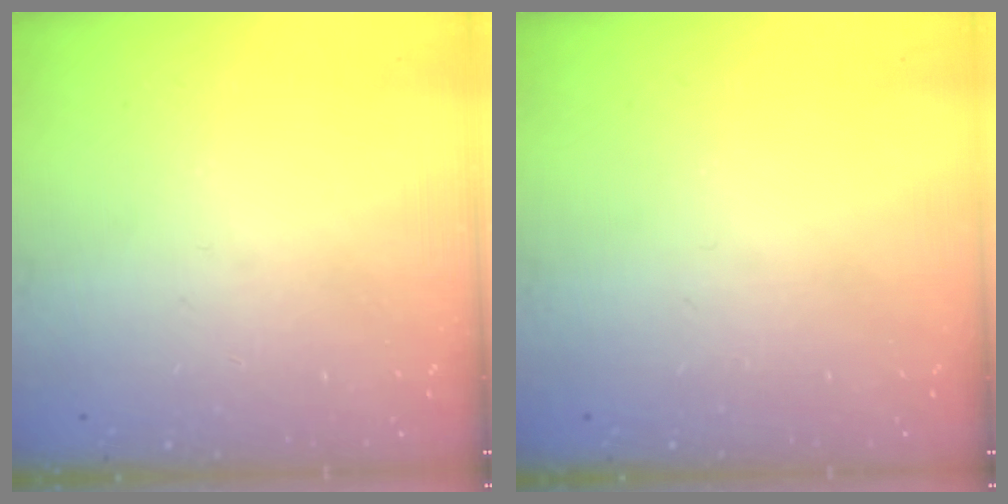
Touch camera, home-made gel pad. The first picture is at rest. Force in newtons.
{"total": 0.0}